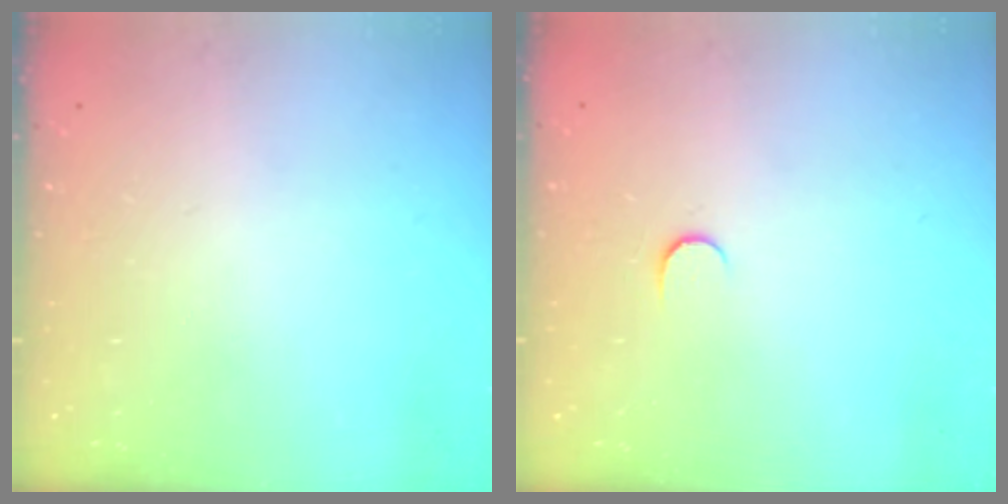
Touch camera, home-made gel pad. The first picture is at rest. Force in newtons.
{"total": 3.4, "press": 3.4, "slide": 0.4}